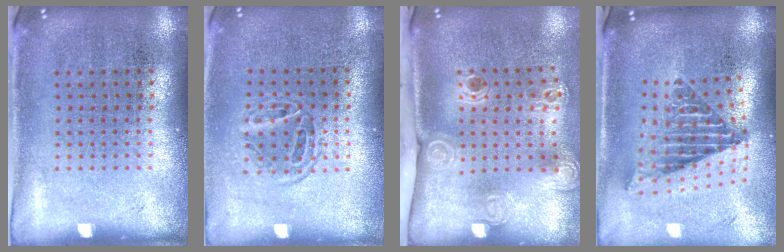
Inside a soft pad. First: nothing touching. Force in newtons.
{"total": 1.1, "press": 1.0, "slide": 0.5}
{"total": 2.3, "press": 1.6, "slide": 1.6}
{"total": 2.5, "press": 1.7, "slide": 1.9}